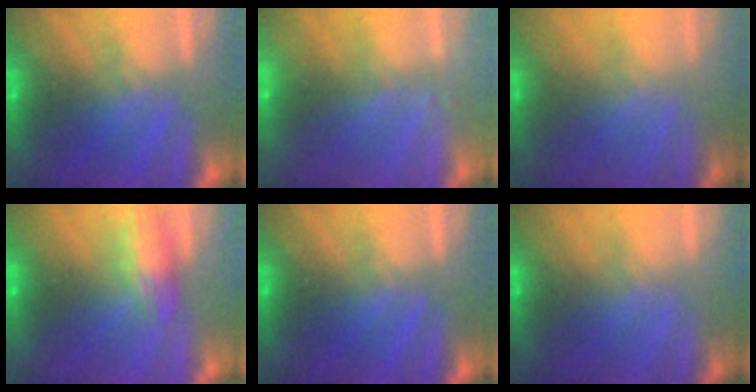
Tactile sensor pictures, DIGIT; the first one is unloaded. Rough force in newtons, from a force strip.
{"total": 2.4}
{"total": 1.6}
{"total": 2.4}
{"total": 0.0}
{"total": 1.2}